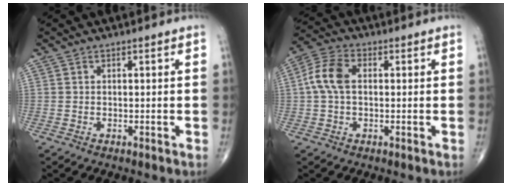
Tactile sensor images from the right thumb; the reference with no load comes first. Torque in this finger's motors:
{"motor_torque": [0.25, 0.88, 0.42, -0.33, 0.07]}